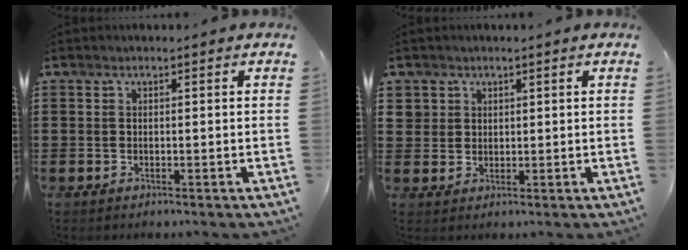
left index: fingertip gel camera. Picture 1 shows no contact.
{"total": 2.5, "force": [1.3, 2.2, 0.1], "torque": [-0.013, 0.009, 0.023]}